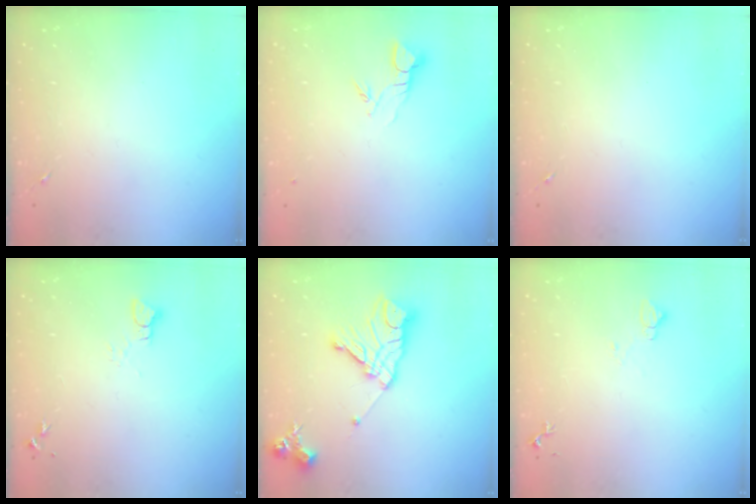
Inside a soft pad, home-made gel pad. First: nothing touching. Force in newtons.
{"total": 3.9, "press": 3.9, "slide": 0.2}
{"total": 0.0}
{"total": 2.2, "press": 2.2, "slide": 0.2}
{"total": 16.3, "press": 16.2, "slide": 1.4}
{"total": 6.1, "press": 6.0, "slide": 0.8}